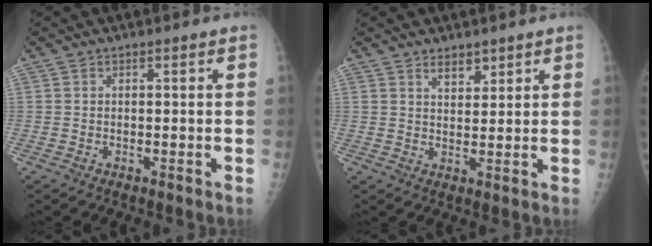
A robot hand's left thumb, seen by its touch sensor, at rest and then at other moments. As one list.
[{"total": 3.1, "force": [2.4, 1.5, 1.4], "torque": [-0.011, -0.018, 0.042]}]